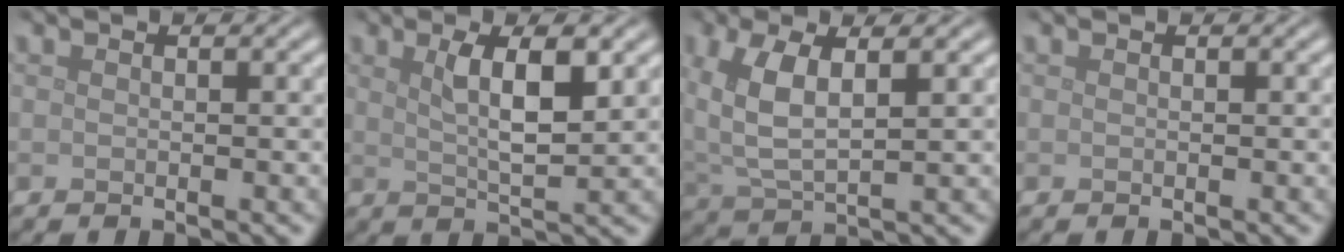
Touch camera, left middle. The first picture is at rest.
{"total": 4.7, "force": [1.7, 1.2, 4.2], "torque": [-0.073, -0.003, 0.031]}
{"total": 5.8, "force": [1.8, 2.7, 4.8], "torque": [-0.110, 0.005, 0.034]}
{"total": 0.0}